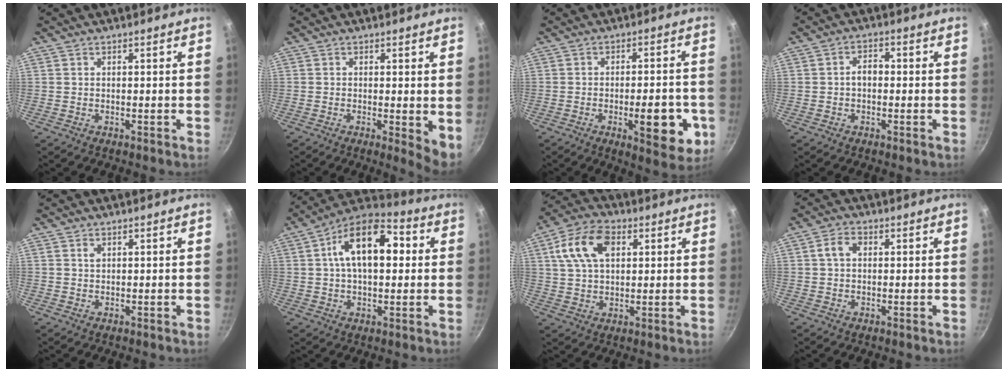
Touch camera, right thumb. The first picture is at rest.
{"total": 3.9, "force": [-0.3, 0.9, 3.8], "torque": [-0.055, -0.013, -0.008]}
{"total": 11.7, "force": [-3.8, 4.1, 10.3], "torque": [-0.118, 0.011, -0.046]}
{"total": 3.1, "force": [-0.4, 2.1, 2.3], "torque": [-0.028, 0.014, -0.011]}
{"total": 1.0, "force": [0.4, 0.7, 0.6], "torque": [-0.005, -0.001, 0.009]}
{"total": 15.7, "force": [2.9, 8.6, 12.8], "torque": [-0.192, 0.028, 0.039]}
{"total": 11.9, "force": [3.8, 7.3, 8.6], "torque": [-0.155, 0.010, 0.067]}
{"total": 3.4, "force": [0.6, 2.4, 2.4], "torque": [-0.045, 0.010, 0.010]}